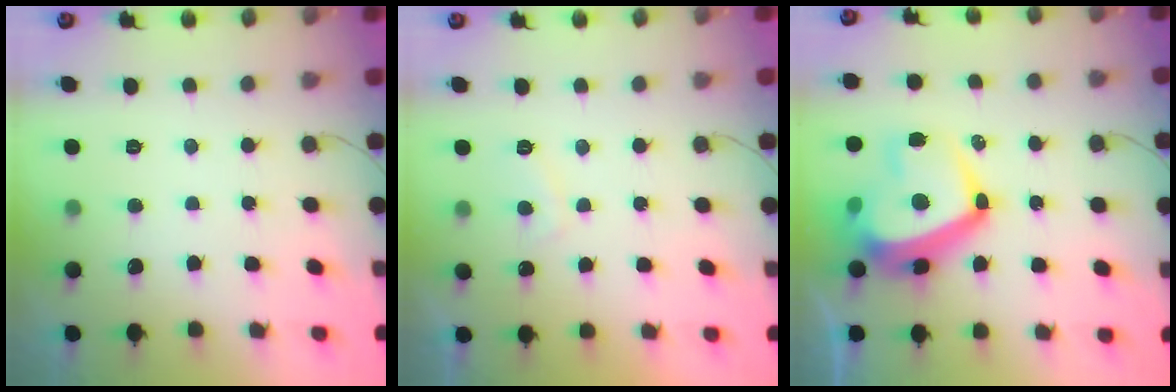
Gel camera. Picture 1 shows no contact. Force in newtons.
{"total": 3.4, "press": 3.3, "slide": 1.0}
{"total": 18.9, "press": 18.8, "slide": 2.1}